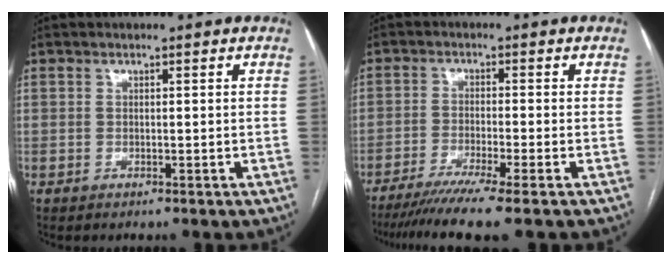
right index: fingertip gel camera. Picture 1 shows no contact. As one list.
[{"total": 8.5, "force": [-6.6, -1.3, 5.2], "torque": [-0.071, -0.025, -0.107]}]